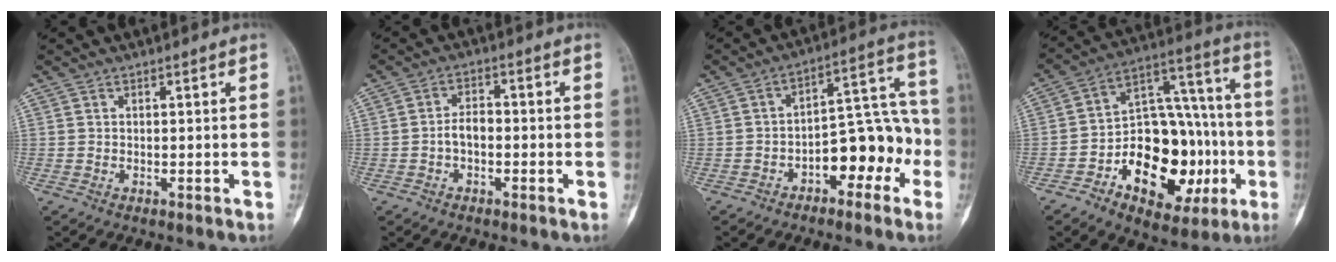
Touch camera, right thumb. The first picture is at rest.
{"total": 3.6, "force": [-0.9, 2.2, 2.7], "torque": [-0.040, 0.017, -0.022]}
{"total": 12.3, "force": [-4.8, 6.7, 9.2], "torque": [-0.088, 0.067, -0.070]}
{"total": 24.7, "force": [-6.9, 14.6, 18.7], "torque": [-0.237, 0.055, -0.092]}